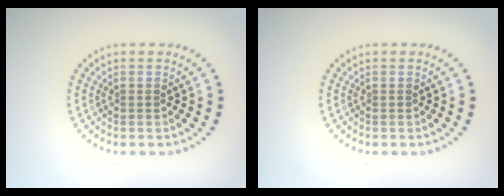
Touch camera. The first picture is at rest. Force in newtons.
{"total": 0.0}